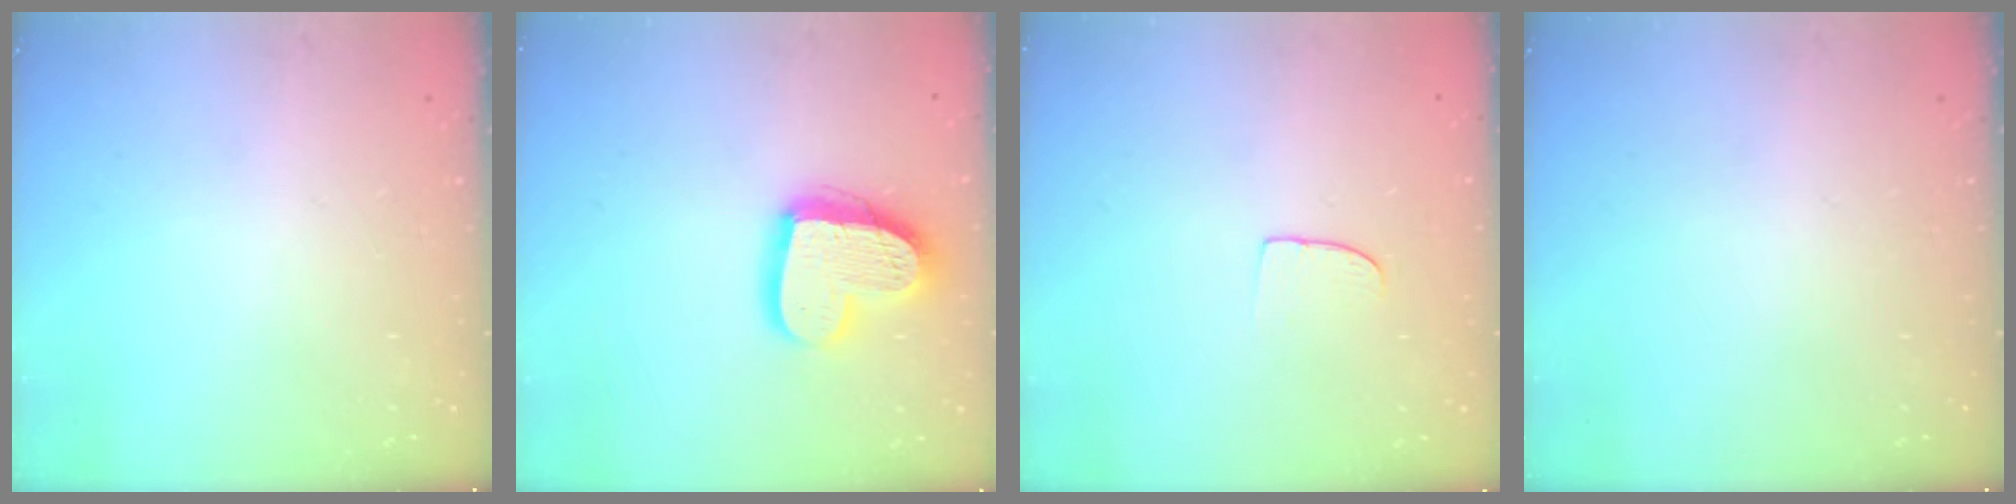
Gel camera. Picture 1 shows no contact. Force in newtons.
{"total": 17.2, "press": 17.1, "slide": 1.5}
{"total": 5.6, "press": 5.5, "slide": 0.5}
{"total": 0.0}